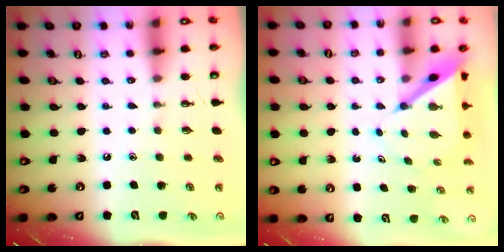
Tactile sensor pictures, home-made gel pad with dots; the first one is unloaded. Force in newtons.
{"total": 6.0, "press": 5.9, "slide": 0.6}